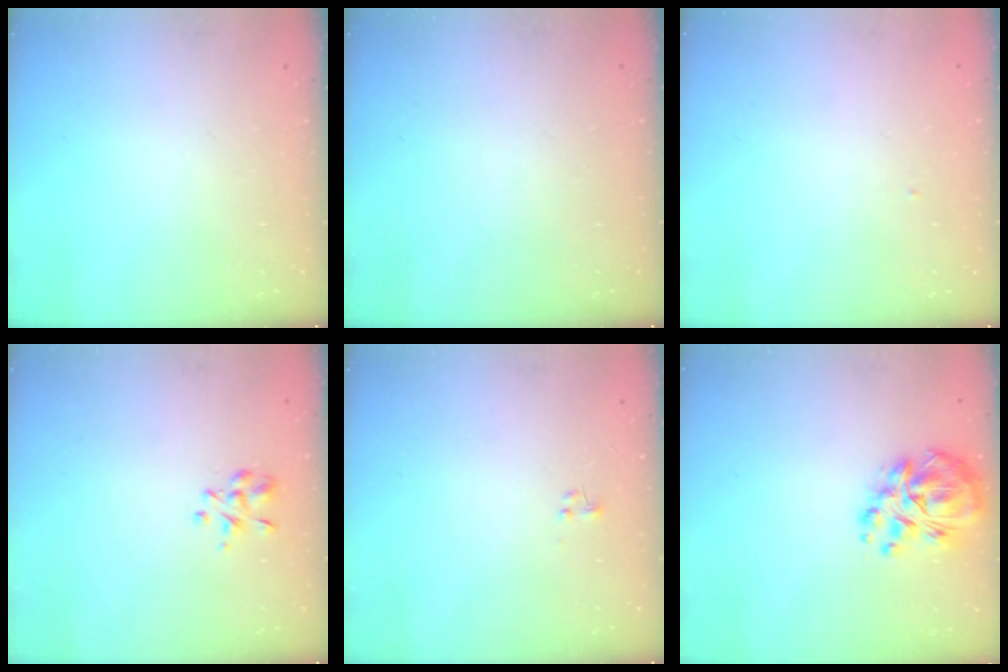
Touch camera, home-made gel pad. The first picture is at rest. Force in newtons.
{"total": 0.0}
{"total": 0.9, "press": 0.8, "slide": 0.3}
{"total": 3.0, "press": 2.9, "slide": 0.7}
{"total": 0.6, "press": 0.6, "slide": 0.2}
{"total": 13.6, "press": 13.0, "slide": 4.1}